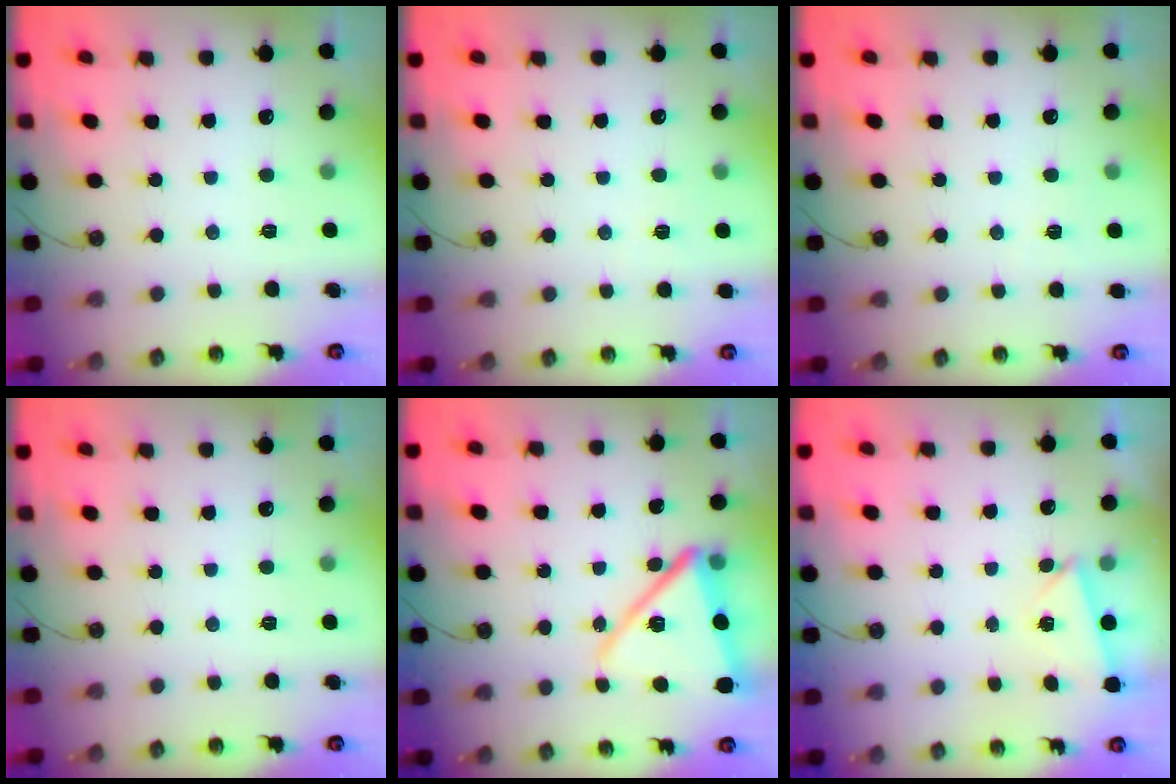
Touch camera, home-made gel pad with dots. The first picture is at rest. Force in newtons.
{"total": 2.7, "press": 2.5, "slide": 0.9}
{"total": 2.7, "press": 2.5, "slide": 0.9}
{"total": 0.0}
{"total": 16.0, "press": 15.9, "slide": 1.3}
{"total": 2.6, "press": 2.2, "slide": 1.4}